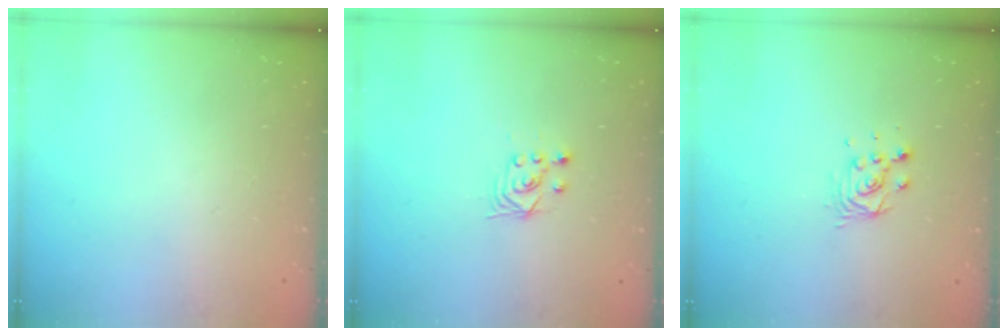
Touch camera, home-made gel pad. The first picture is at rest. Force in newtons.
{"total": 3.5, "press": 3.0, "slide": 1.7}
{"total": 4.7, "press": 4.7, "slide": 0.4}